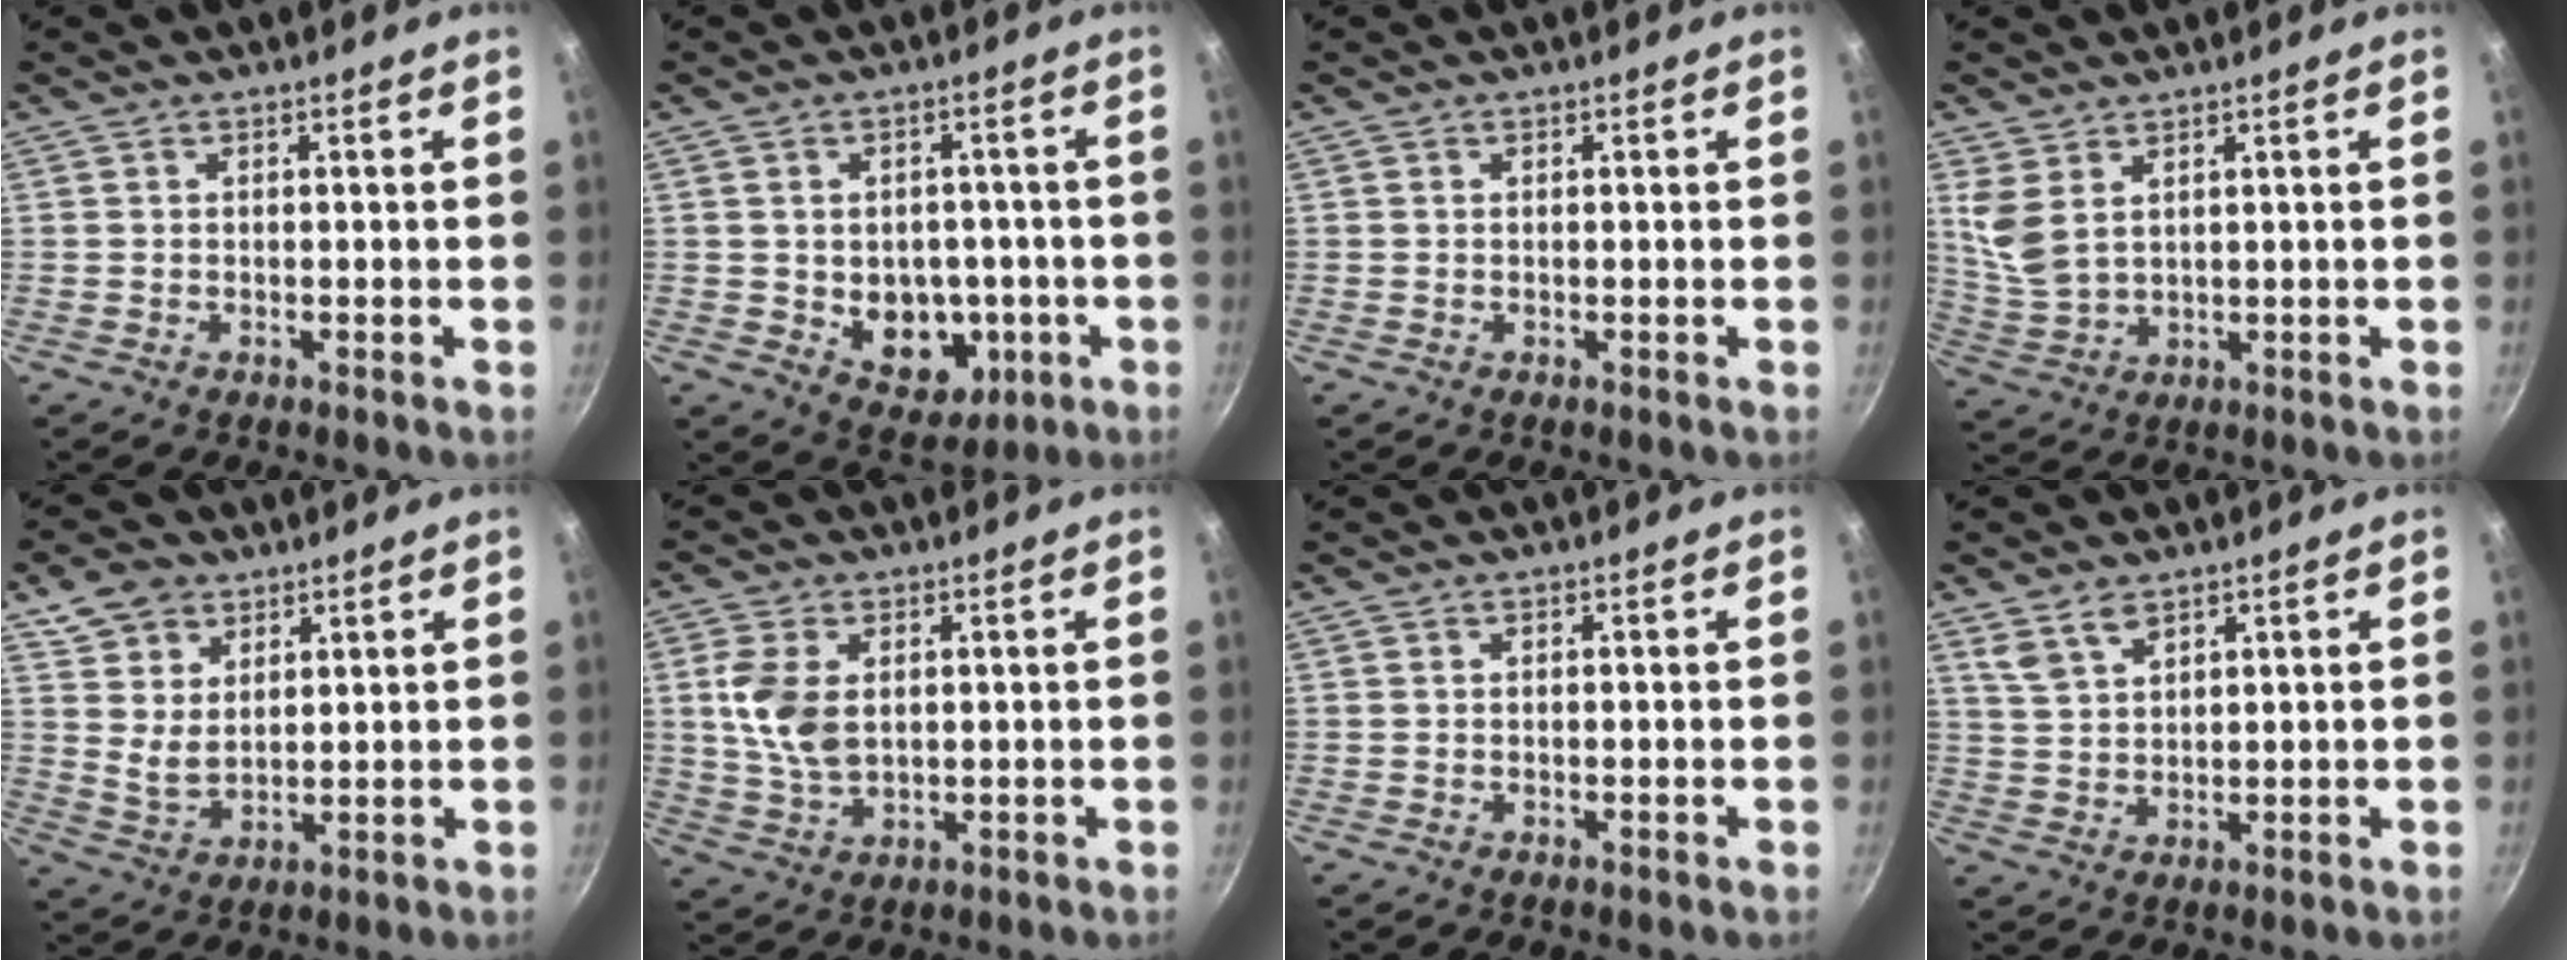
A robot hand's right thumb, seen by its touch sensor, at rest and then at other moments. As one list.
[{"total": 11.4, "force": [-2.0, 8.7, 7.1], "torque": [-0.061, 0.002, -0.010]}, {"total": 0.0}, {"total": 6.2, "force": [3.0, 3.6, 4.1], "torque": [-0.080, -0.022, 0.070]}, {"total": 8.4, "force": [4.7, 5.7, 3.8], "torque": [-0.048, -0.024, 0.090]}, {"total": 8.7, "force": [1.6, 5.5, 6.6], "torque": [-0.131, -0.011, 0.033]}, {"total": 0.0}, {"total": 5.1, "force": [3.4, 2.6, 2.8], "torque": [-0.045, -0.015, 0.071]}]